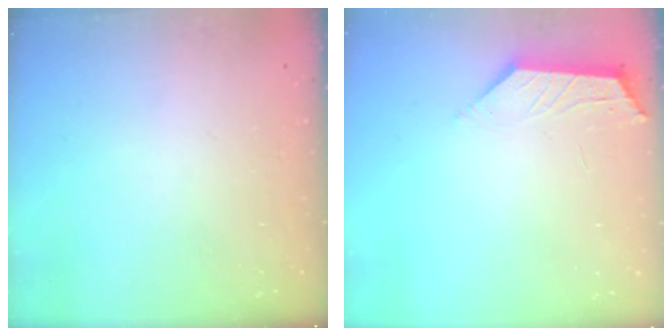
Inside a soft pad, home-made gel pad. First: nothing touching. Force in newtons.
{"total": 1.8, "press": 1.8, "slide": 0.4}